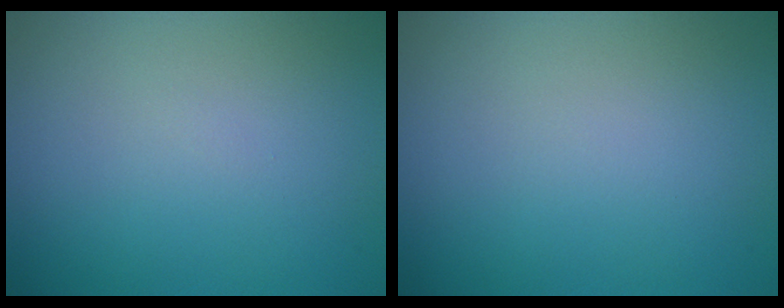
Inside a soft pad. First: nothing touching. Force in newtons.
{"total": 0.0}